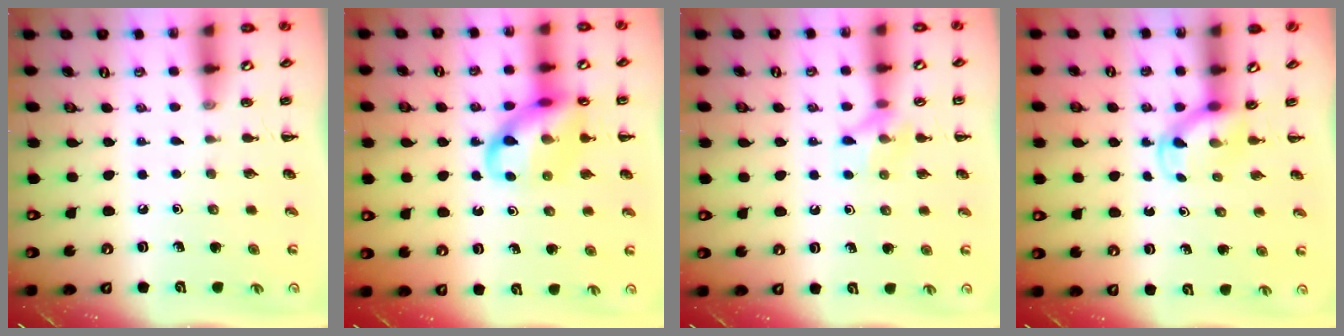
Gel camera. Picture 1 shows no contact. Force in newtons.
{"total": 13.8, "press": 13.6, "slide": 2.1}
{"total": 8.2, "press": 8.1, "slide": 0.9}
{"total": 3.8, "press": 3.5, "slide": 1.4}